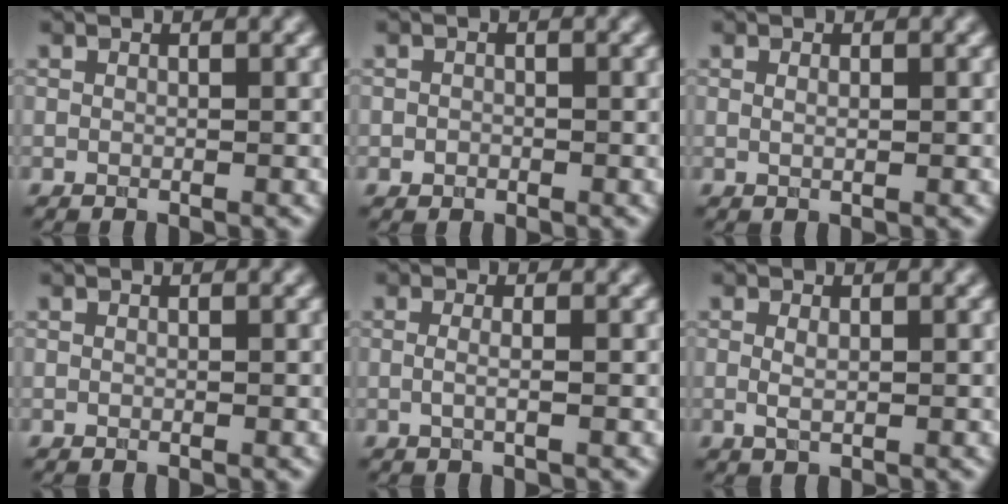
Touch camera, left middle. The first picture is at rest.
{"total": 0.7, "force": [-0.3, 0.6, 0.2], "torque": [-0.001, -0.003, -0.006]}
{"total": 0.6, "force": [0.1, 0.2, 0.6], "torque": [-0.013, 0.002, 0.003]}
{"total": 0.0}
{"total": 1.5, "force": [0.0, 0.5, 1.4], "torque": [-0.020, -0.013, -0.010]}
{"total": 1.2, "force": [0.1, 0.5, 1.1], "torque": [-0.023, -0.002, 0.001]}